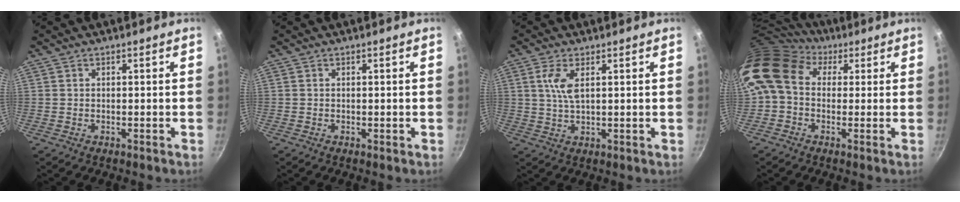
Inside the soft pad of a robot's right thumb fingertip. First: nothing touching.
{"total": 0.0}
{"total": 4.7, "force": [1.5, 1.7, 4.1], "torque": [-0.087, -0.003, 0.033]}
{"total": 12.6, "force": [3.0, 9.7, 7.6], "torque": [-0.133, 0.021, 0.031]}